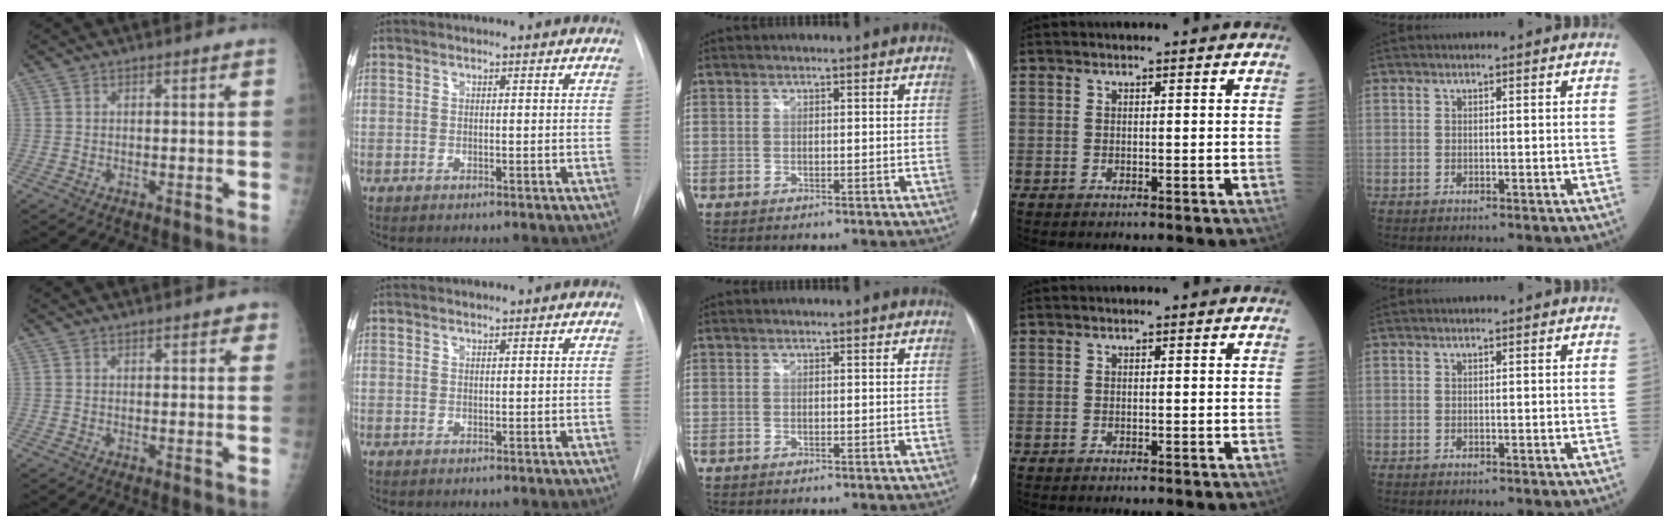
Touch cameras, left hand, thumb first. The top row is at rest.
{"thumb": {"total": 2.4, "force": [1.7, 1.2, 1.2], "torque": [0.007, -0.005, 0.017]}, "index": {"total": 0.9, "force": [0.9, -0.1, 0.1], "torque": [-0.004, 0.009, 0.020]}}